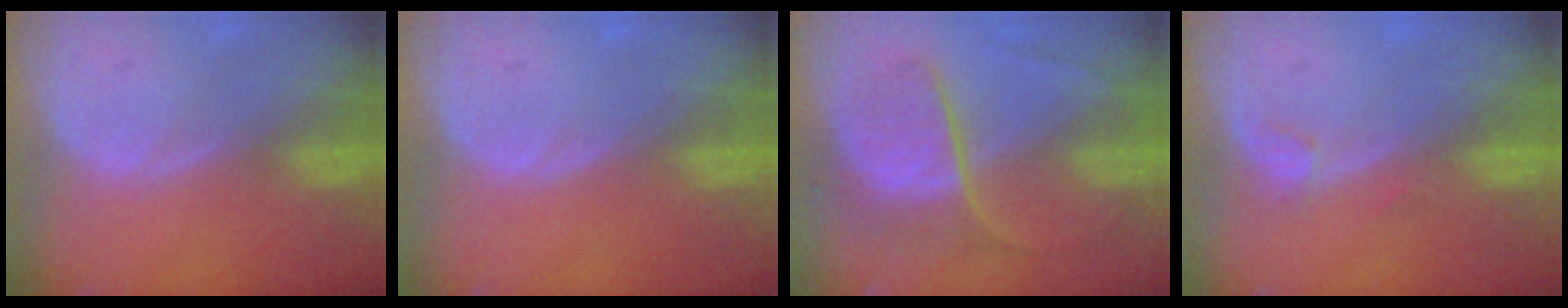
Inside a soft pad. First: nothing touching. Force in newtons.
{"total": 0.0}
{"total": 7.8, "press": 7.5, "slide": 2.4}
{"total": 1.1, "press": 1.1, "slide": 0.2}